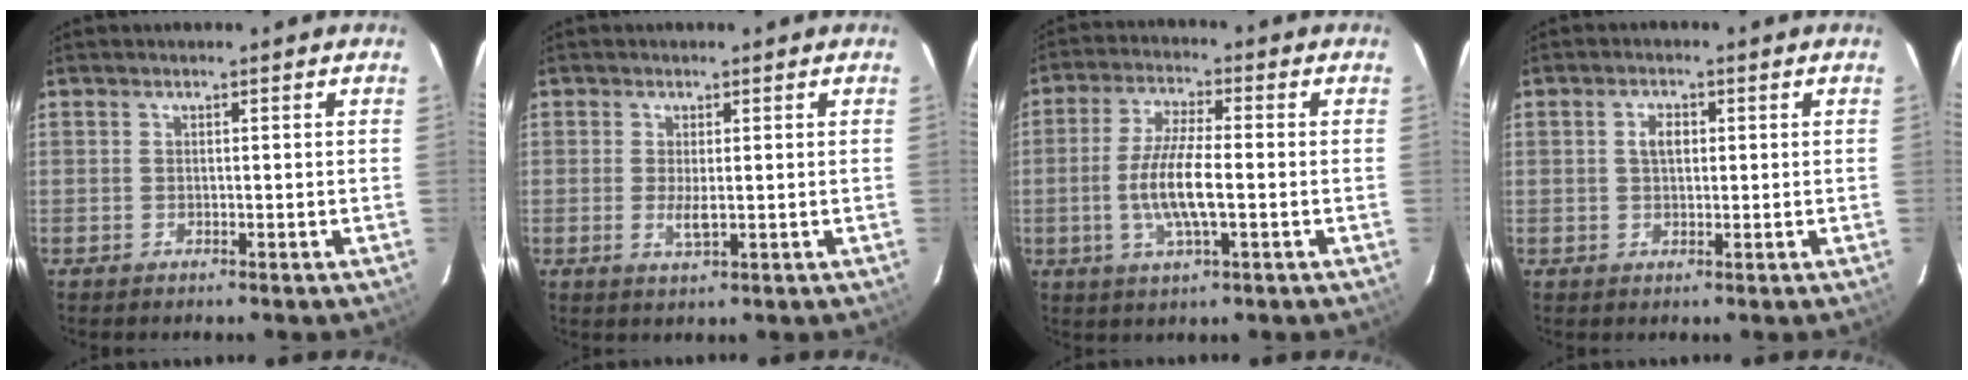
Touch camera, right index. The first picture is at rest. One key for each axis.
{"total": 2.5, "fx": -0.1, "fy": 0.7, "fz": 2.4, "tx": -0.046, "ty": -0.007, "tz": -0.001}
{"total": 9.1, "fx": -1.6, "fy": 2.0, "fz": 8.7, "tx": -0.174, "ty": -0.004, "tz": -0.033}
{"total": 2.8, "fx": 0.6, "fy": 1.7, "fz": 2.1, "tx": -0.038, "ty": 0.008, "tz": 0.011}